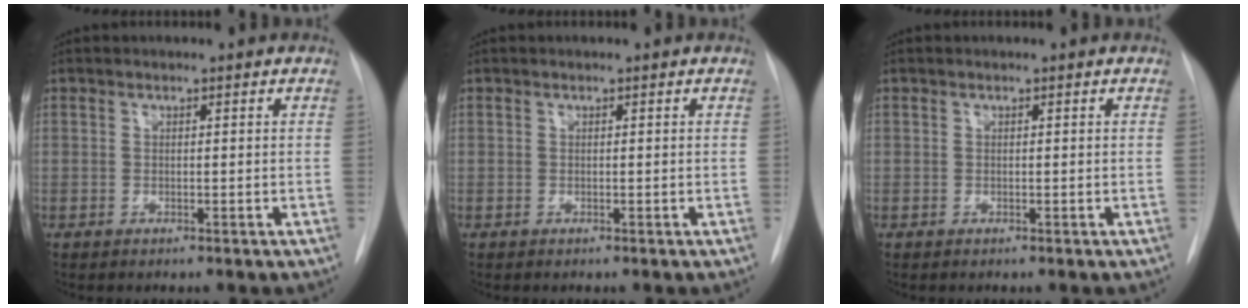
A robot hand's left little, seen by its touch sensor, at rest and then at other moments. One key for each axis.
{"total": 0.0}
{"total": 0.0}